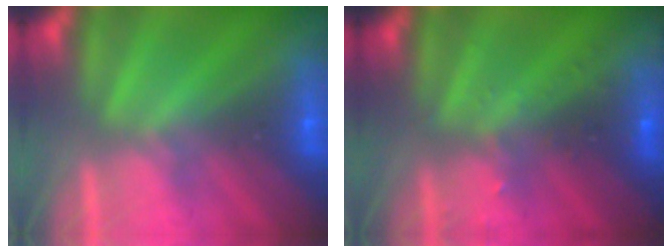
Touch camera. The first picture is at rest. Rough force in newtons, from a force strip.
{"total": 3.0}